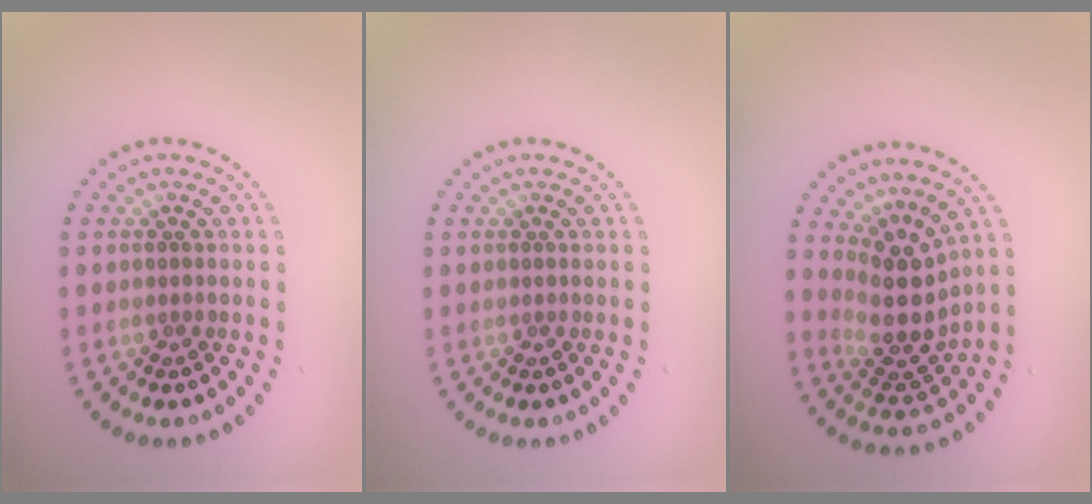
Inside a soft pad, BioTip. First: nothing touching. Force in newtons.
{"total": 0.0}
{"total": 4.3, "press": 3.3, "slide": 2.7}